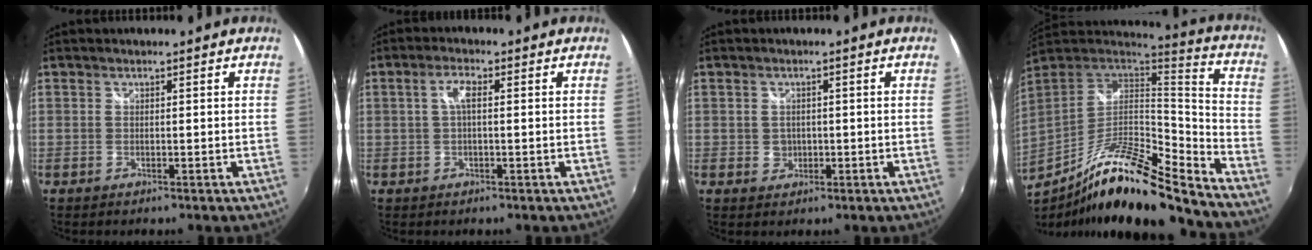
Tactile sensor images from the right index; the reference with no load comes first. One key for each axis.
{"total": 3.0, "fx": 0.3, "fy": 0.9, "fz": 2.8, "tx": -0.056, "ty": 0.007, "tz": 0.006}
{"total": 2.4, "fx": -0.2, "fy": 2.3, "fz": 0.8, "tx": -0.012, "ty": 0.001, "tz": -0.002}
{"total": 20.7, "fx": -15.1, "fy": 2.5, "fz": 13.8, "tx": -0.240, "ty": -0.021, "tz": -0.269}